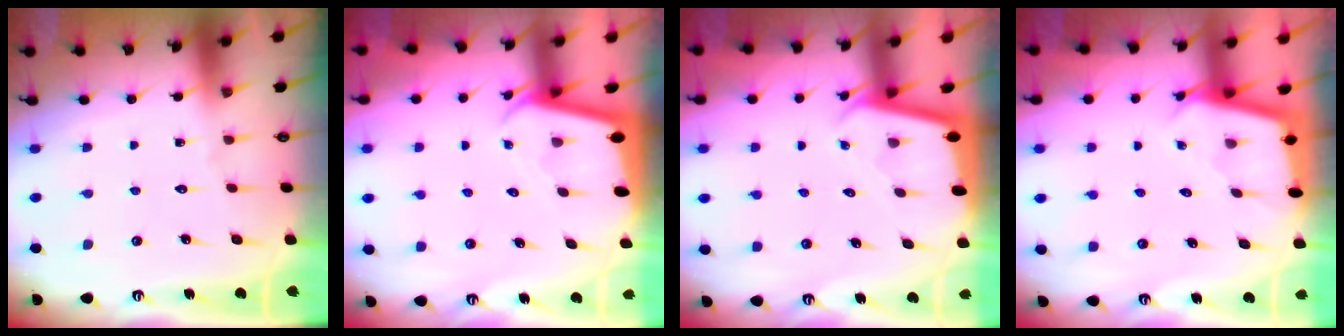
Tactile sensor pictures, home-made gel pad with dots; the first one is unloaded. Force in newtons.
{"total": 2.0, "press": 2.0, "slide": 0.1}
{"total": 1.8, "press": 1.8, "slide": 0.1}
{"total": 2.2, "press": 2.2, "slide": 0.2}